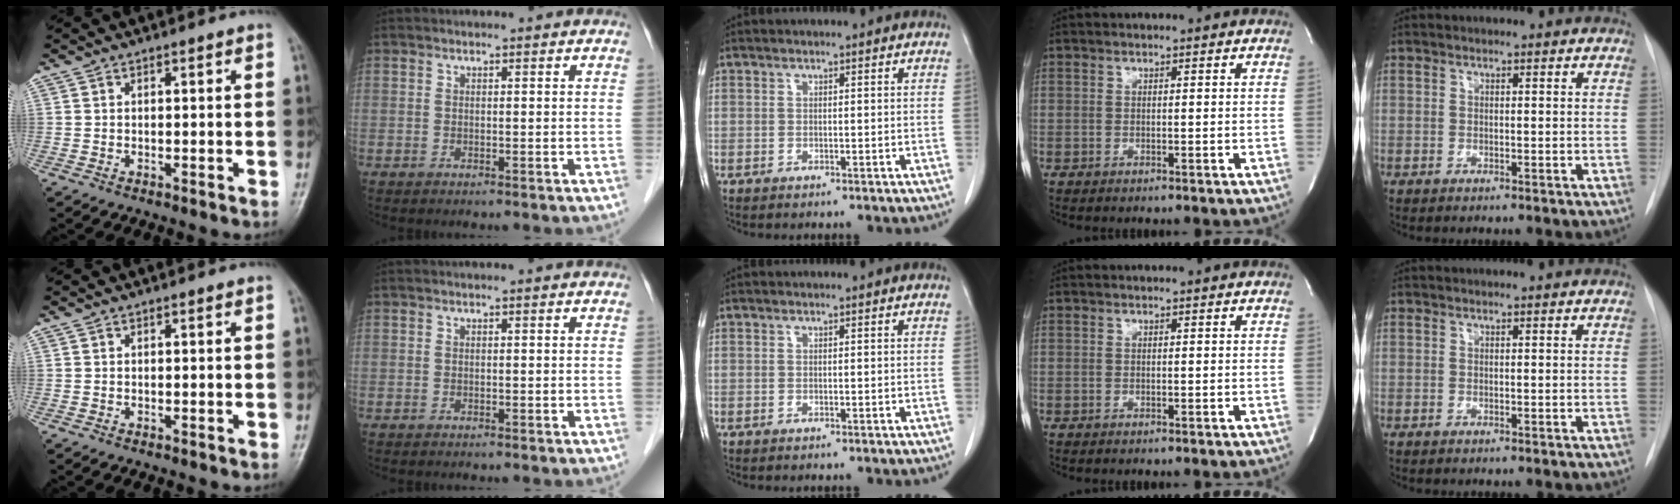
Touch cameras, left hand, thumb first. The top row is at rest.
{}